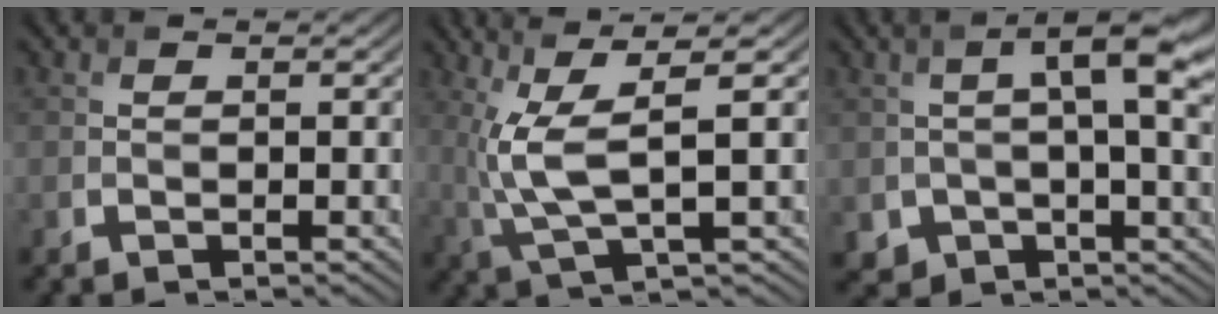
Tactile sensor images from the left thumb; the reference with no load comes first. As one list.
[{"total": 7.5, "force": [1.4, 1.6, 7.2], "torque": [-0.161, 0.015, 0.031]}, {"total": 7.7, "force": [1.3, 4.2, 6.4], "torque": [-0.118, -0.011, 0.028]}]